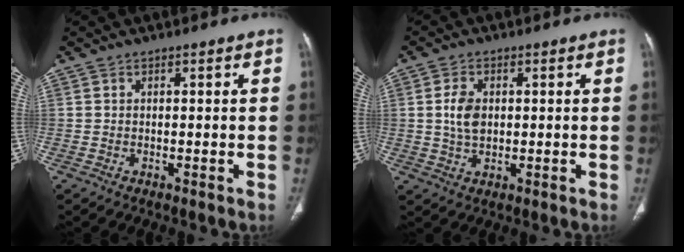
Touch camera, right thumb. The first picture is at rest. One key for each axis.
{"total": 5.2, "fx": 0.6, "fy": 3.4, "fz": 3.9, "tx": -0.072, "ty": -0.003, "tz": 0.013}